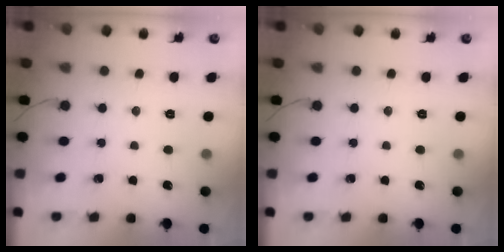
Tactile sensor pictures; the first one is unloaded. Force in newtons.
{"total": 0.0}